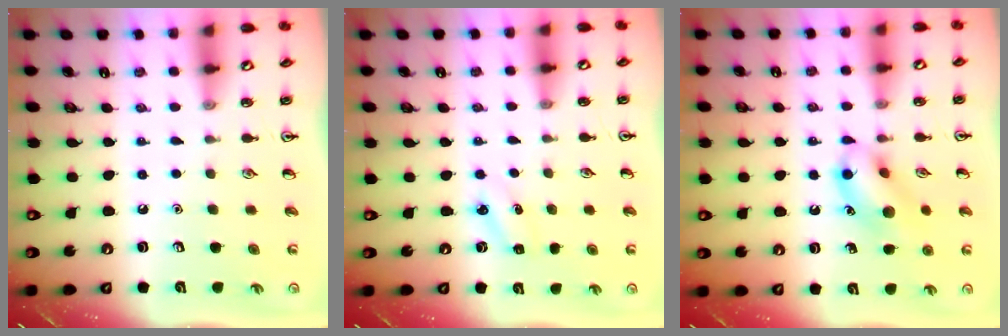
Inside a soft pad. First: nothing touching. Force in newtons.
{"total": 2.8, "press": 2.6, "slide": 1.0}
{"total": 11.4, "press": 11.4, "slide": 0.5}